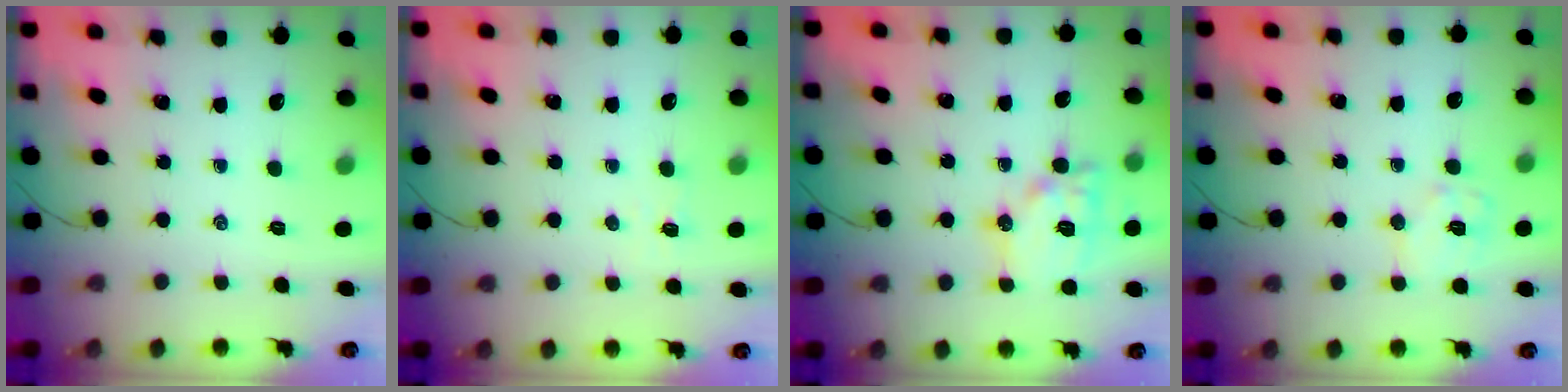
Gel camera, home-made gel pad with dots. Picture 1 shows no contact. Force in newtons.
{"total": 1.6, "press": 1.6, "slide": 0.5}
{"total": 12.9, "press": 12.9, "slide": 0.9}
{"total": 8.0, "press": 8.0, "slide": 0.4}